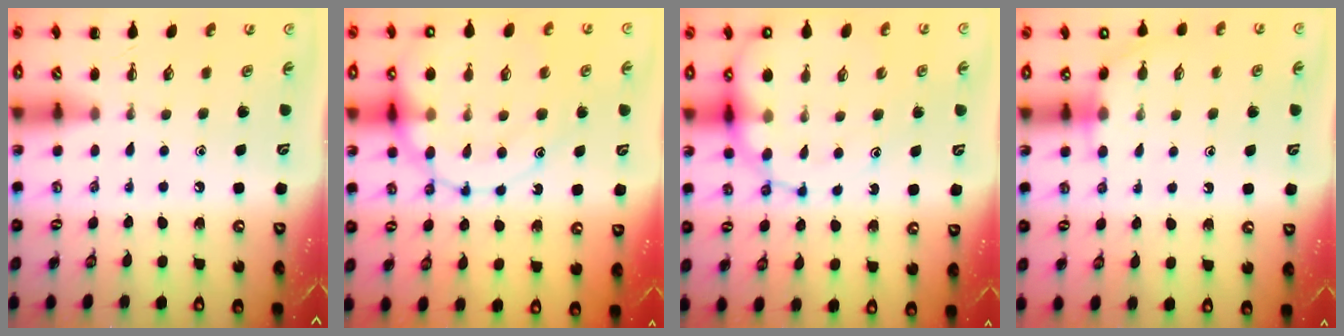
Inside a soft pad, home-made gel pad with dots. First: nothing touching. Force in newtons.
{"total": 19.5, "press": 19.3, "slide": 2.9}
{"total": 14.5, "press": 14.0, "slide": 3.8}
{"total": 6.4, "press": 6.3, "slide": 1.3}